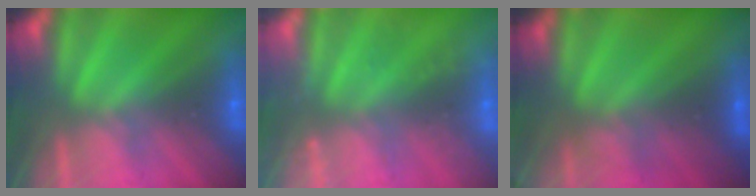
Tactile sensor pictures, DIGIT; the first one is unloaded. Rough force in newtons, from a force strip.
{"total": 2.4}
{"total": 2.7}